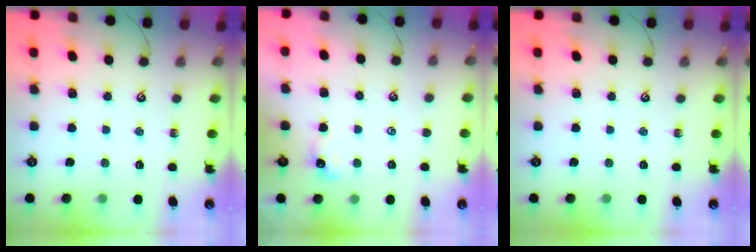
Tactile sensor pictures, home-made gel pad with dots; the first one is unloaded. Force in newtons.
{"total": 0.0}
{"total": 0.0}